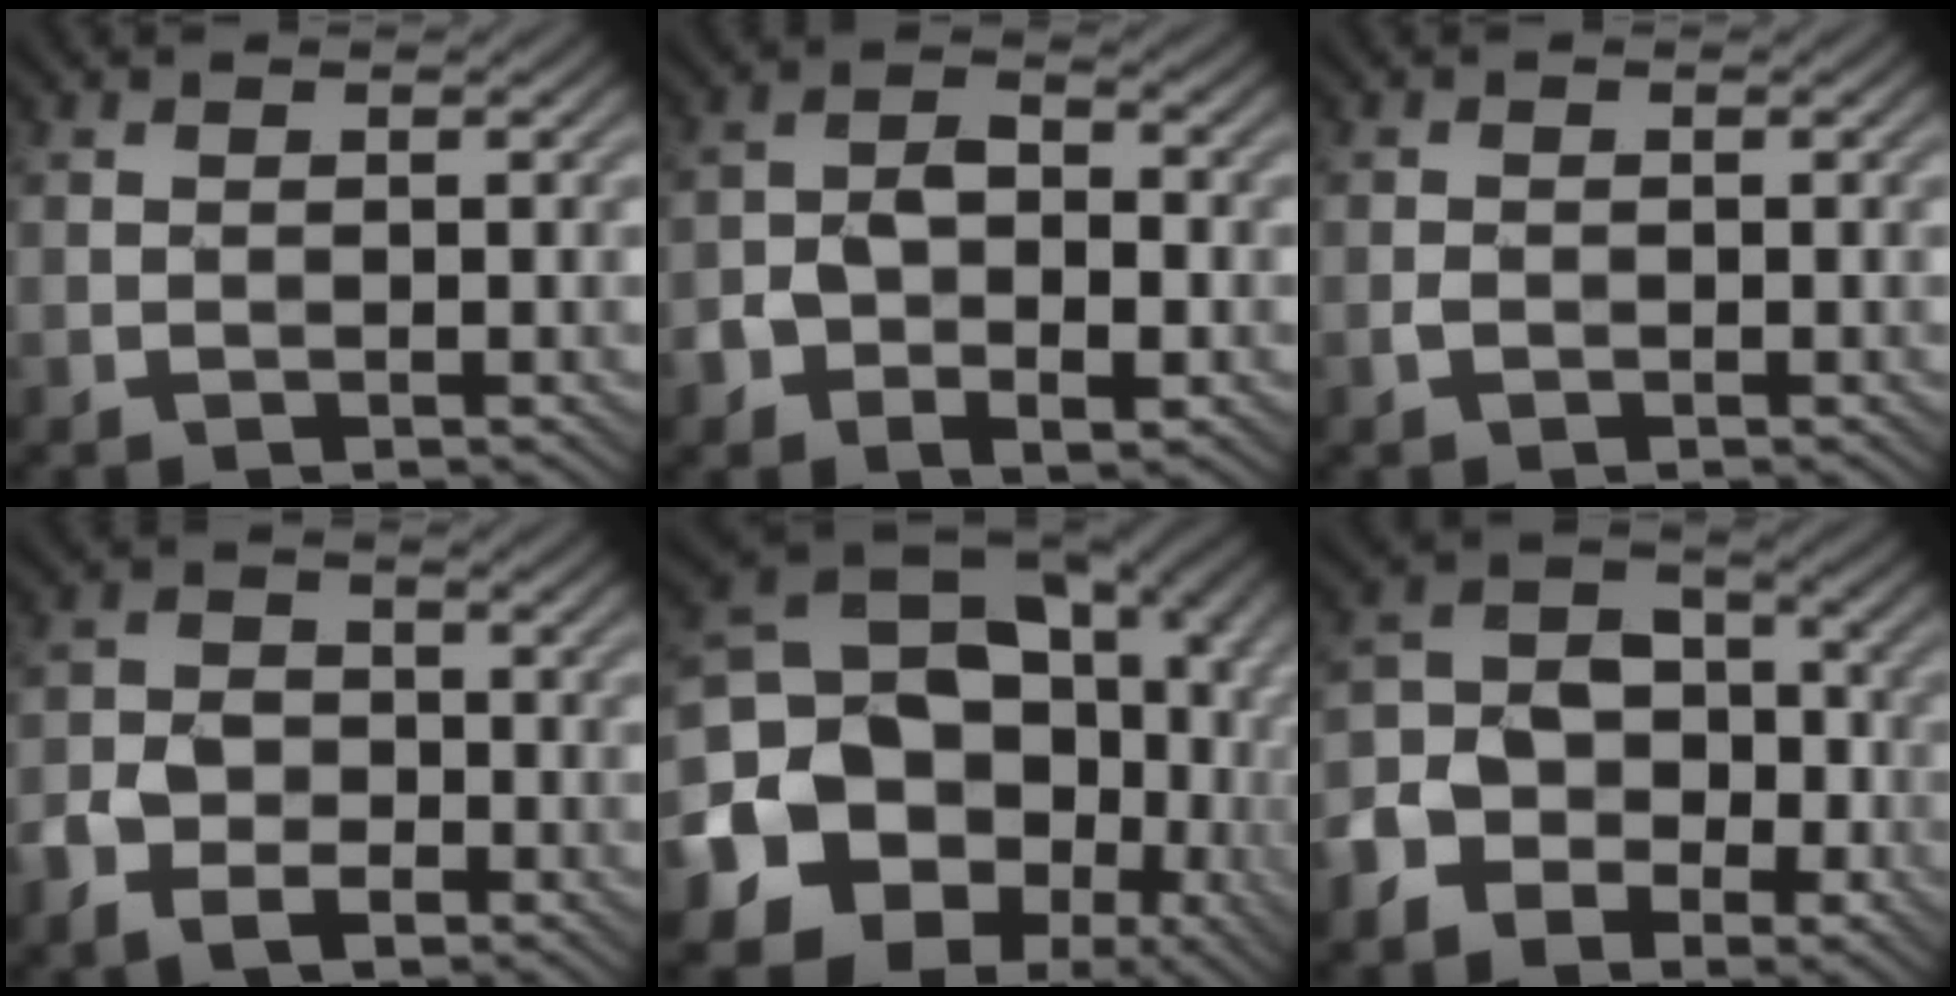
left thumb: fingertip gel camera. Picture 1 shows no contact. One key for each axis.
{"total": 6.5, "fx": -2.6, "fy": 4.1, "fz": 4.4, "tx": -0.065, "ty": -0.003, "tz": -0.048}
{"total": 0.6, "fx": -0.3, "fy": 0.4, "fz": 0.3, "tx": -0.008, "ty": 0.000, "tz": -0.007}
{"total": 5.8, "fx": -3.2, "fy": 3.8, "fz": 3.0, "tx": -0.056, "ty": -0.006, "tz": -0.070}
{"total": 21.0, "fx": -3.6, "fy": 17.5, "fz": 11.1, "tx": -0.213, "ty": -0.031, "tz": -0.059}
{"total": 9.3, "fx": -4.7, "fy": 6.8, "fz": 4.3, "tx": -0.091, "ty": -0.010, "tz": -0.101}